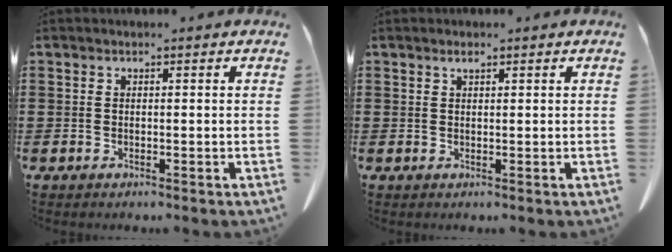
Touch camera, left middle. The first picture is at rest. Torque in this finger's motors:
{"motor_torque": [0.13, 0.23, 0.01, 0.03]}